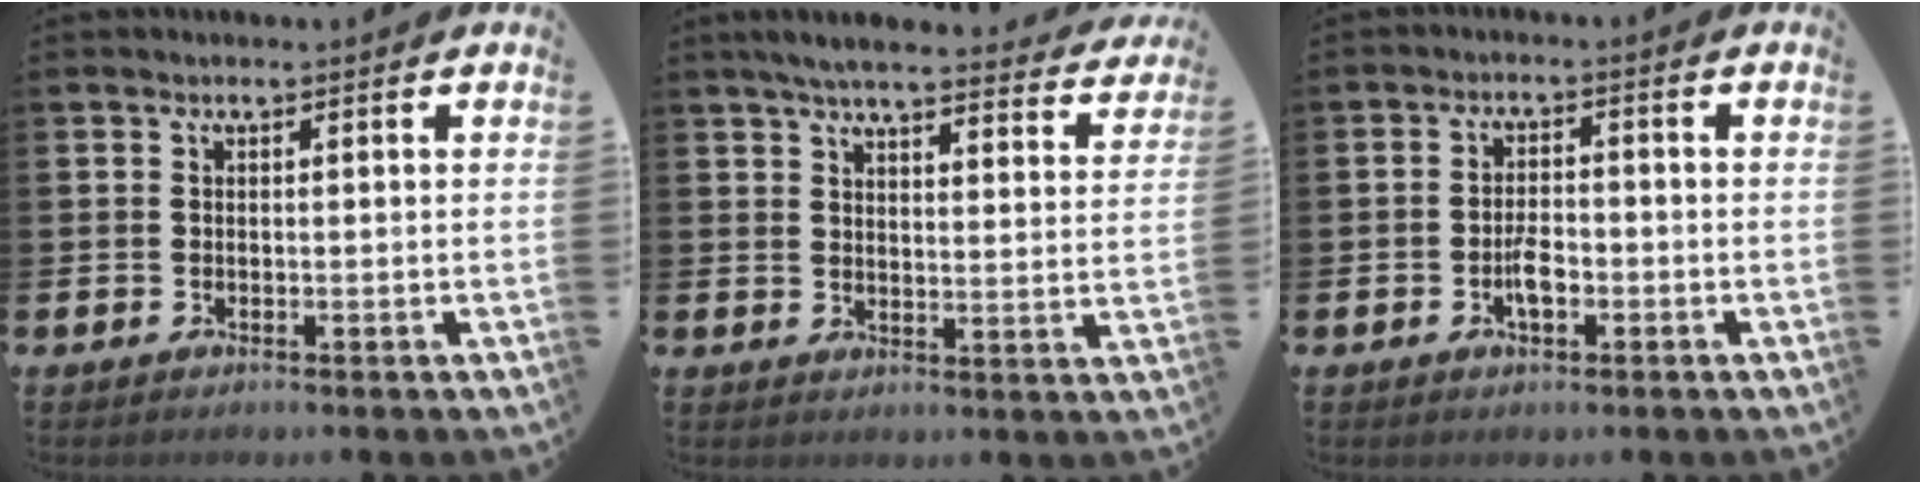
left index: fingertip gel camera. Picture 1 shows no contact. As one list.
[{"total": 4.9, "force": [4.6, 0.5, 1.8], "torque": [-0.052, -0.029, 0.078]}, {"total": 3.2, "force": [-1.1, 1.5, 2.6], "torque": [-0.047, 0.004, -0.020]}]